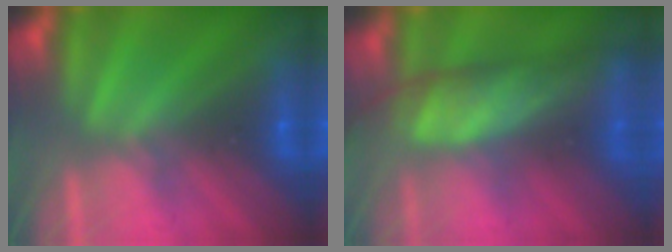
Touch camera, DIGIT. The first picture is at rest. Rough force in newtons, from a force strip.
{"total": 8.0}